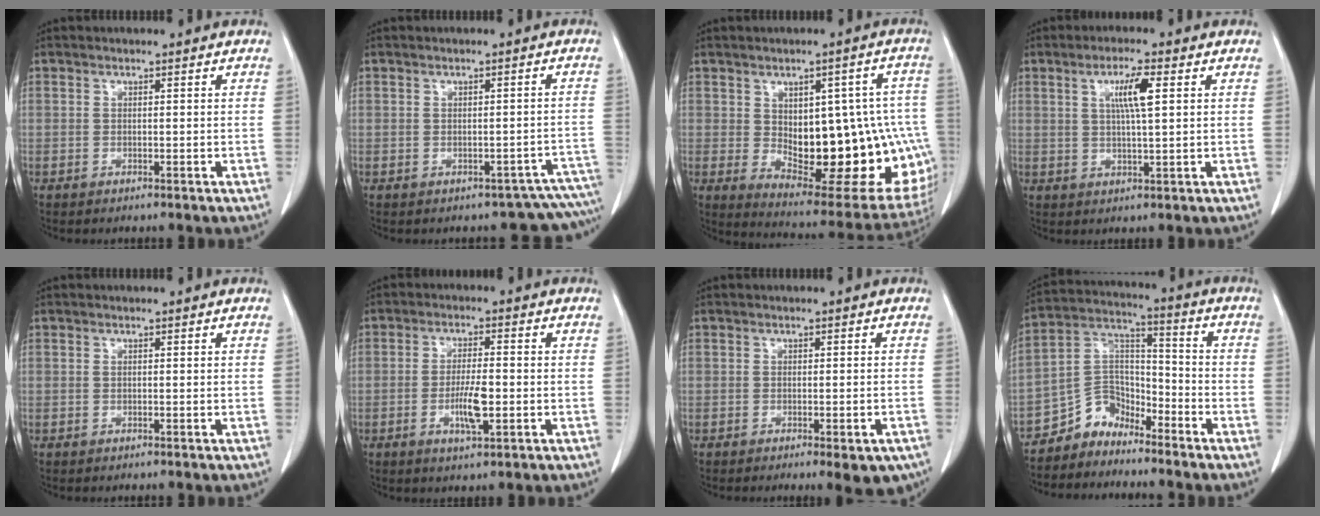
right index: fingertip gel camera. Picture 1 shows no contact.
{"total": 6.3, "force": [-5.0, 3.7, 1.2], "torque": [0.016, 0.038, -0.044]}
{"total": 22.8, "force": [-2.5, 9.4, 20.6], "torque": [-0.199, 0.018, -0.002]}
{"total": 5.4, "force": [1.7, 0.3, 5.1], "torque": [-0.092, 0.001, 0.031]}
{"total": 0.0}
{"total": 3.9, "force": [-1.0, 1.0, 3.7], "torque": [-0.067, -0.001, -0.015]}
{"total": 5.1, "force": [-3.3, 1.3, 3.6], "torque": [-0.030, -0.006, -0.040]}
{"total": 7.7, "force": [-6.5, 3.9, 0.6], "torque": [-0.009, 0.043, -0.124]}